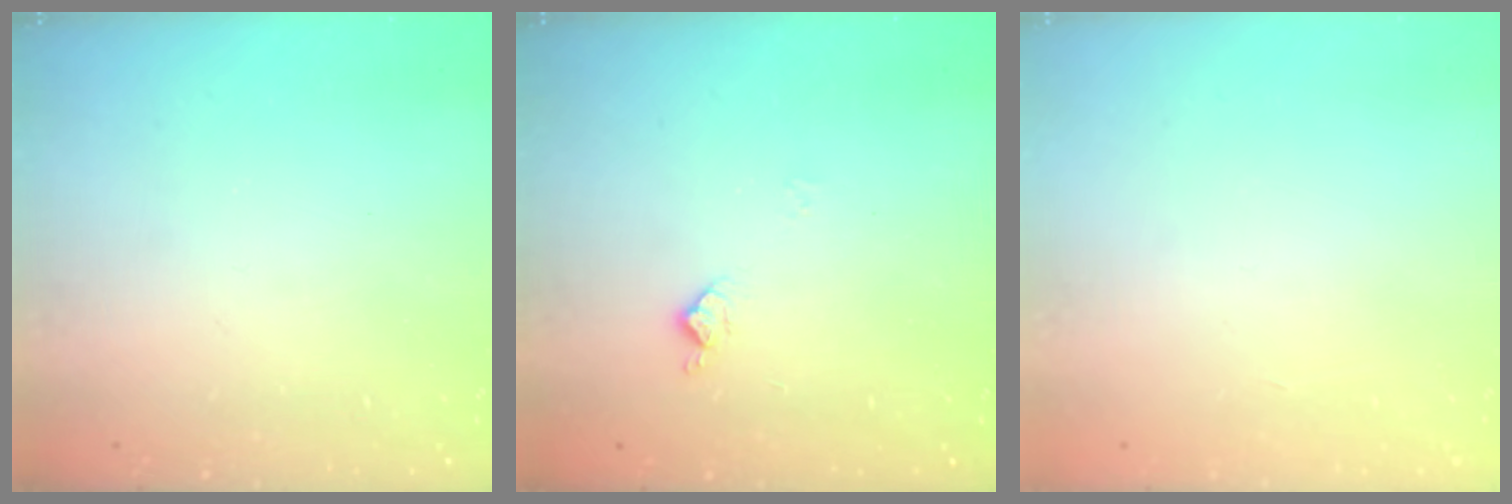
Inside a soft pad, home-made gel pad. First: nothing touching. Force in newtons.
{"total": 6.0, "press": 5.9, "slide": 0.9}
{"total": 0.0}